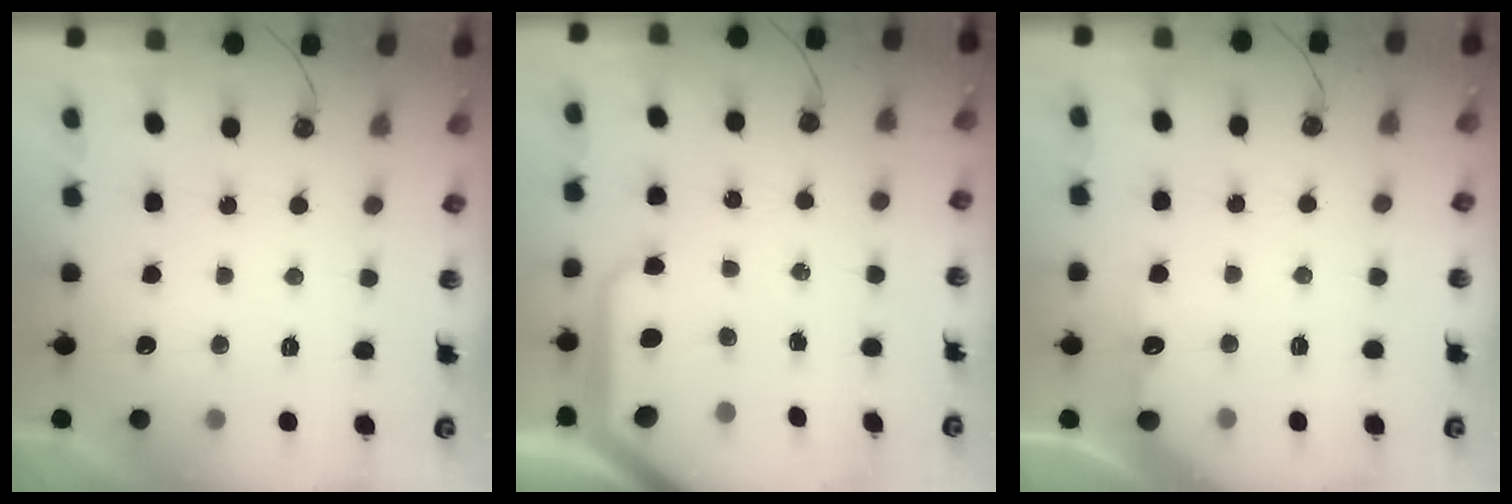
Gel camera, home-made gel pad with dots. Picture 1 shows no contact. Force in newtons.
{"total": 9.4, "press": 9.4, "slide": 0.9}
{"total": 5.4, "press": 5.3, "slide": 0.6}